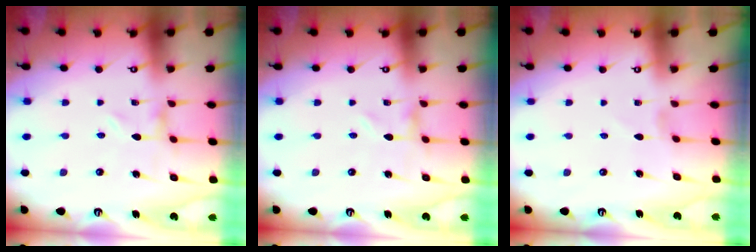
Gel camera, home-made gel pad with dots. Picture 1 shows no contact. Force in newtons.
{"total": 0.0}
{"total": 0.8, "press": 0.8, "slide": 0.2}